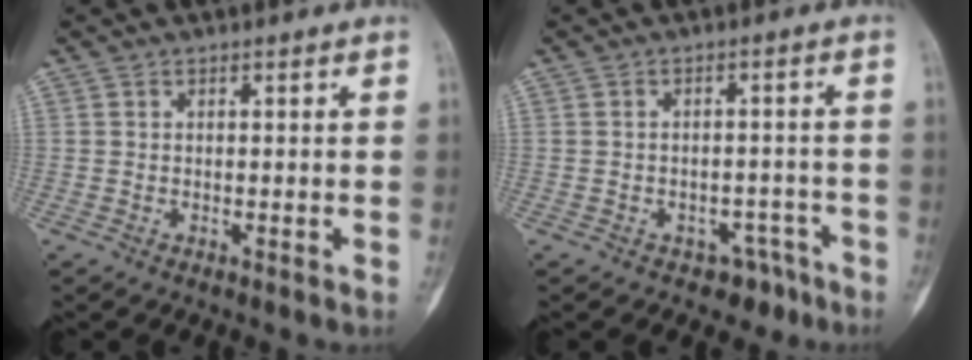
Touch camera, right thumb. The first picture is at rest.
{"total": 4.8, "force": [-3.2, 3.5, 1.2], "torque": [0.012, 0.034, -0.037]}